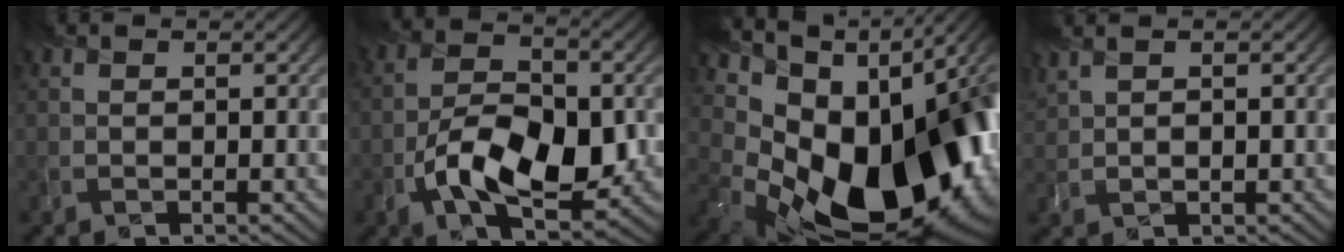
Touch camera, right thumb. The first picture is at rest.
{"total": 10.5, "force": [-3.4, 5.5, 8.3], "torque": [-0.148, -0.005, -0.060]}
{"total": 19.1, "force": [0.1, 12.7, 14.2], "torque": [-0.226, -0.059, 0.058]}
{"total": 2.2, "force": [1.7, 0.5, 1.2], "torque": [-0.035, 0.007, 0.036]}